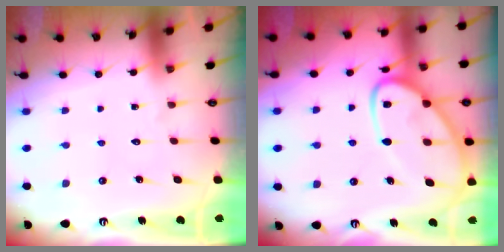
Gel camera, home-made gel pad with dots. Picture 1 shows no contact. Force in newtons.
{"total": 17.8, "press": 17.7, "slide": 1.5}